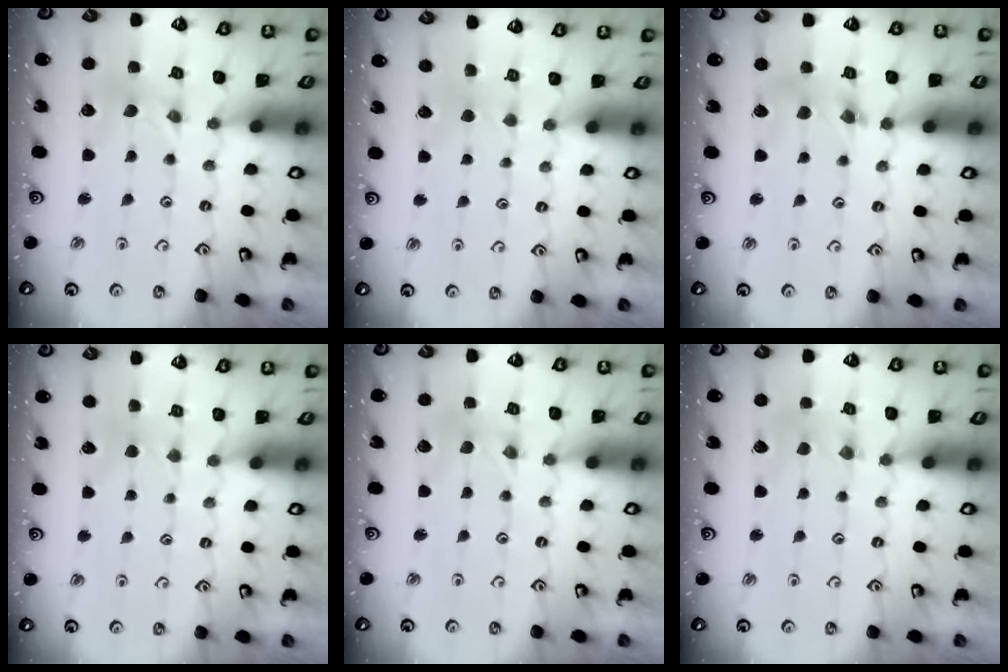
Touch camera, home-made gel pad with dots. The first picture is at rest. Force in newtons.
{"total": 2.0, "press": 1.9, "slide": 0.4}
{"total": 6.2, "press": 6.2, "slide": 0.6}
{"total": 1.9, "press": 1.9, "slide": 0.4}
{"total": 0.0}
{"total": 1.0, "press": 1.0, "slide": 0.1}